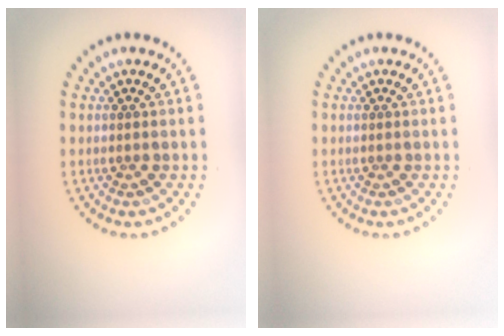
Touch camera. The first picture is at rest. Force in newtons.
{"total": 0.0}